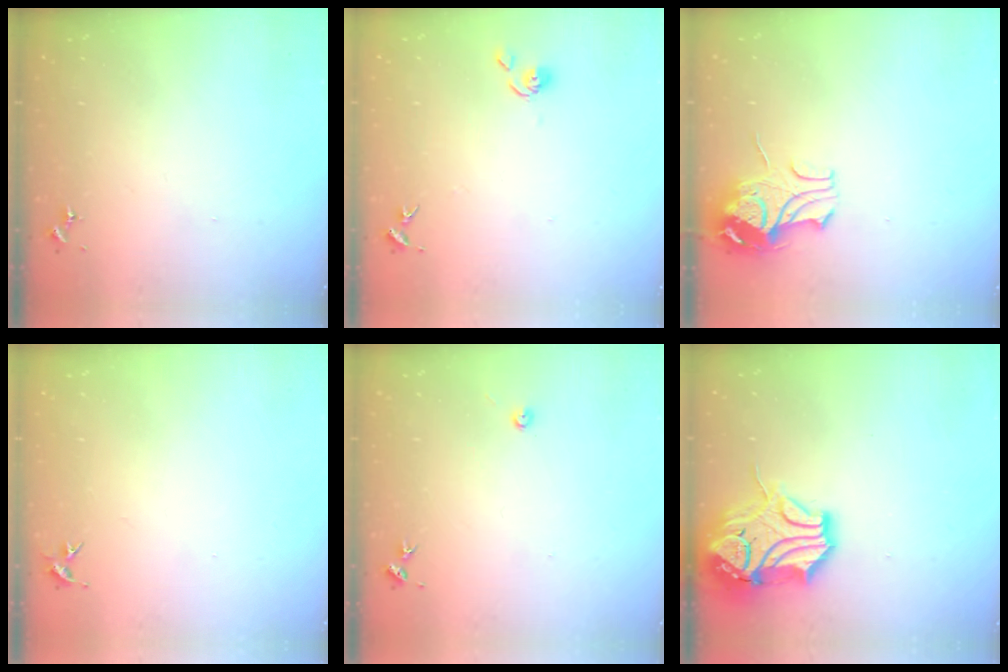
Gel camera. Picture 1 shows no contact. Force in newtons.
{"total": 6.3, "press": 6.3, "slide": 0.5}
{"total": 9.6, "press": 9.6, "slide": 1.1}
{"total": 3.6, "press": 3.5, "slide": 0.4}
{"total": 4.1, "press": 4.1, "slide": 0.4}
{"total": 17.2, "press": 17.1, "slide": 2.0}